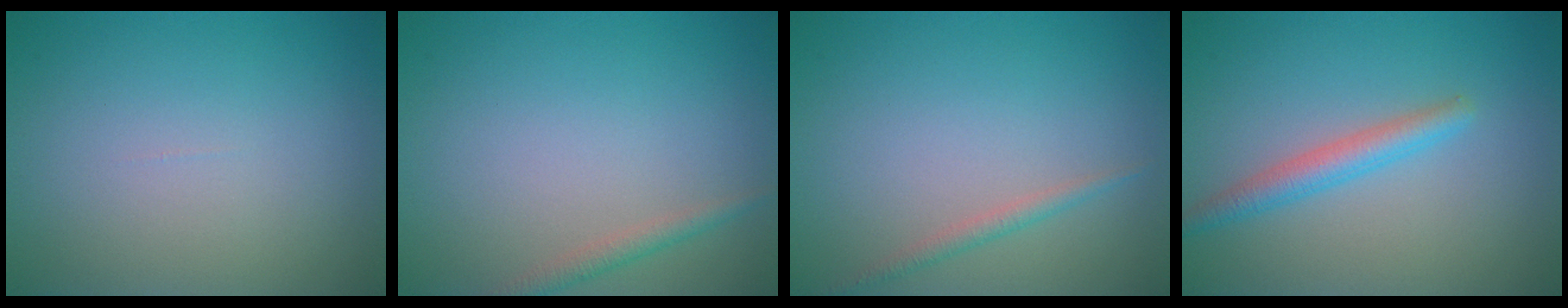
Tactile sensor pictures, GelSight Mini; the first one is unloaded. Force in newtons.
{"total": 1.4, "press": 1.4, "slide": 0.0}
{"total": 1.2, "press": 1.1, "slide": 0.1}
{"total": 2.5, "press": 2.5, "slide": 0.2}